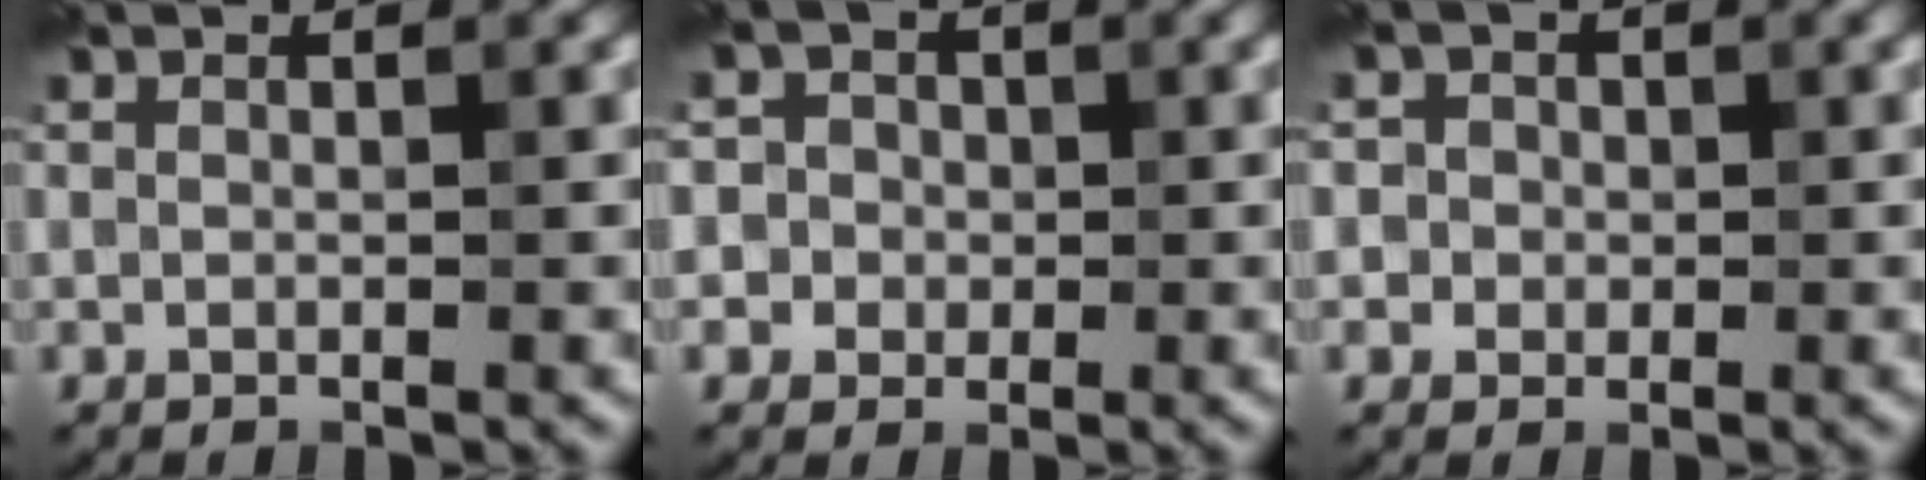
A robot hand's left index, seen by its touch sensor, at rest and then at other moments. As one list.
[{"total": 4.3, "force": [0.8, 4.1, 1.1], "torque": [0.006, 0.027, -0.011]}, {"total": 2.7, "force": [0.7, 2.5, 0.8], "torque": [0.009, 0.008, -0.004]}]